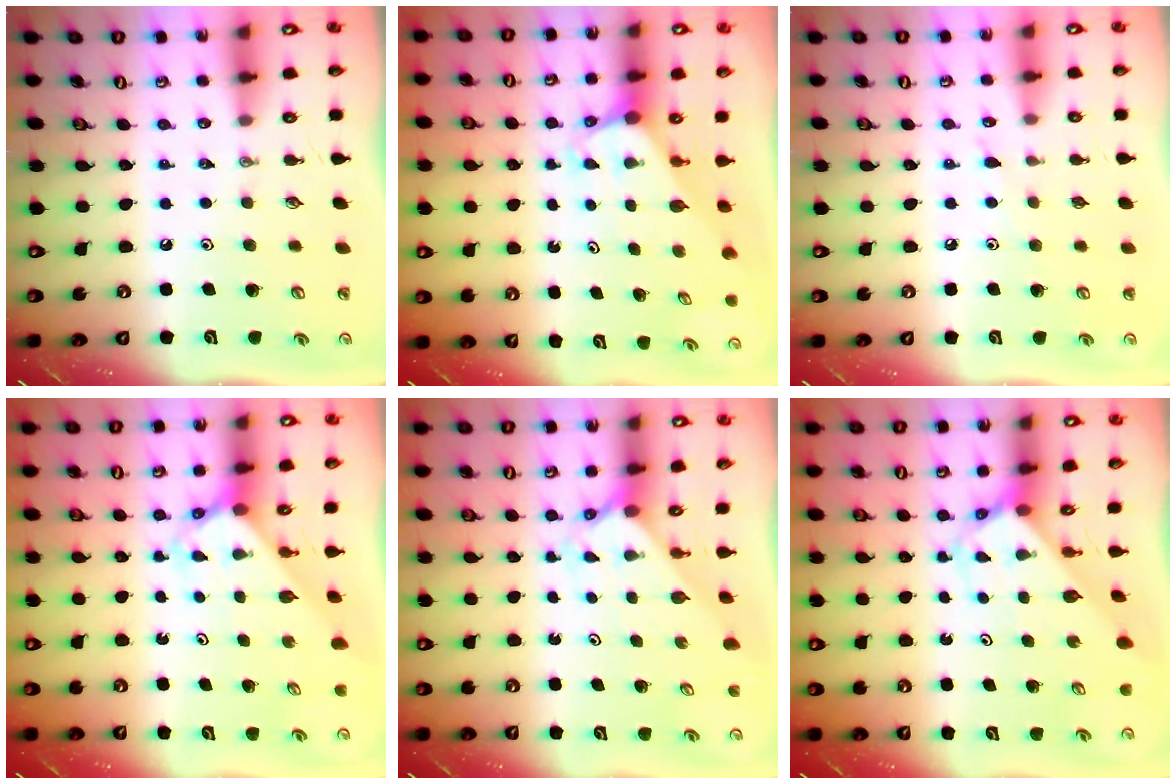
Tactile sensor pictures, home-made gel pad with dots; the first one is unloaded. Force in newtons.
{"total": 2.9, "press": 2.9, "slide": 0.2}
{"total": 4.7, "press": 4.6, "slide": 0.5}
{"total": 2.6, "press": 2.6, "slide": 0.2}
{"total": 2.1, "press": 2.1, "slide": 0.2}
{"total": 2.9, "press": 2.9, "slide": 0.1}